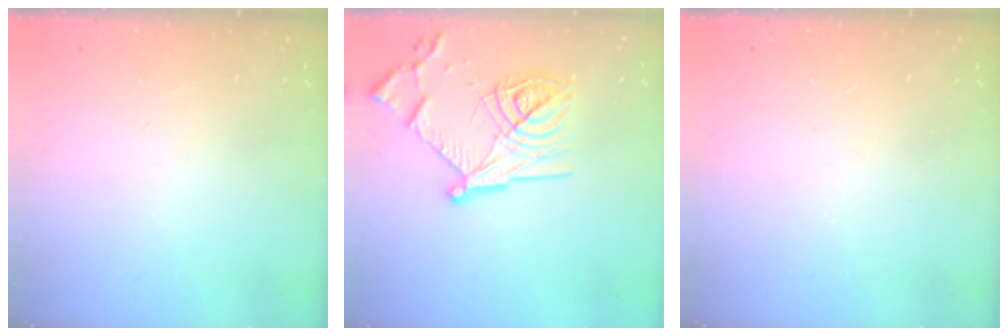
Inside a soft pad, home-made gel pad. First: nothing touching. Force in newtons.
{"total": 19.8, "press": 19.7, "slide": 1.2}
{"total": 1.7, "press": 1.6, "slide": 0.1}